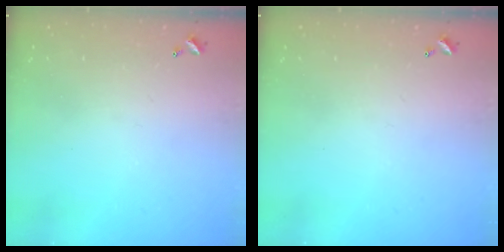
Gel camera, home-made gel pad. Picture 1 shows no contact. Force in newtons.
{"total": 0.0}